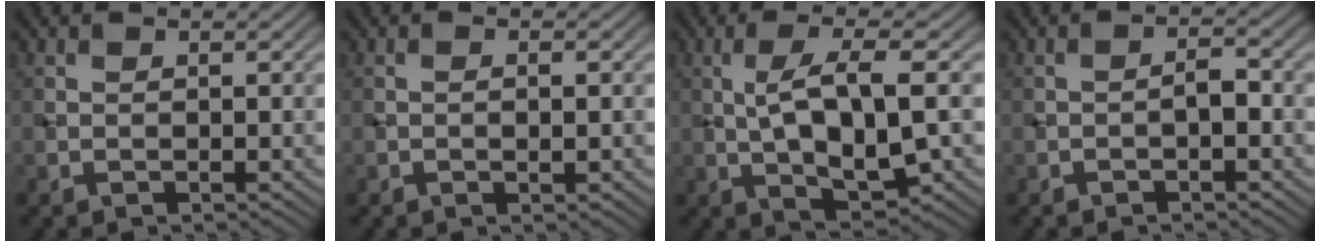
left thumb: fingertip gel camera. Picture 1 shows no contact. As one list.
[{"total": 1.2, "force": [-0.3, 0.4, 1.1], "torque": [-0.020, 0.000, -0.006]}, {"total": 8.7, "force": [0.5, 2.8, 8.2], "torque": [-0.157, 0.004, 0.010]}, {"total": 1.7, "force": [-0.8, 0.5, 1.4], "torque": [-0.024, 0.007, -0.019]}]